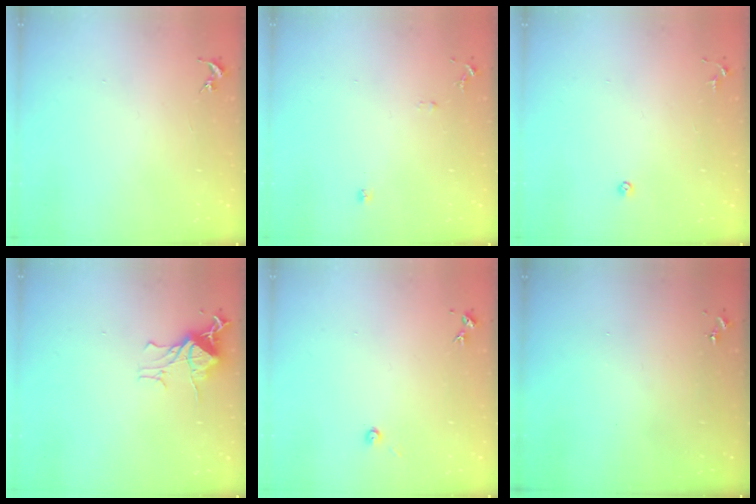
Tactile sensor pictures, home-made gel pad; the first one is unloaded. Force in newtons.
{"total": 5.6, "press": 5.5, "slide": 0.6}
{"total": 3.5, "press": 3.4, "slide": 0.7}
{"total": 11.3, "press": 11.3, "slide": 0.9}
{"total": 3.9, "press": 3.9, "slide": 0.5}
{"total": 0.0}